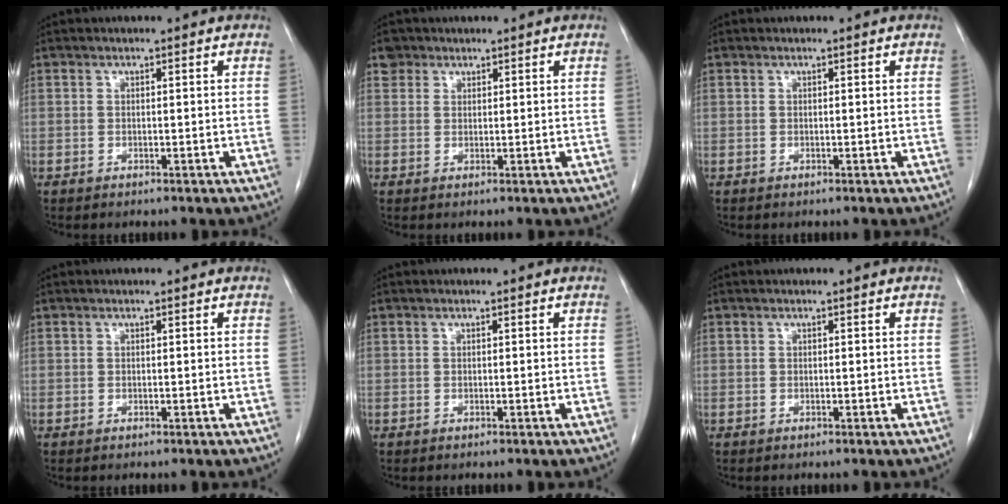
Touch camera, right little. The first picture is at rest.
{"total": 2.1, "force": [1.3, 1.7, 0.0], "torque": [0.012, 0.004, 0.015]}
{"total": 0.0}
{"total": 0.0}
{"total": 0.0}
{"total": 0.0}